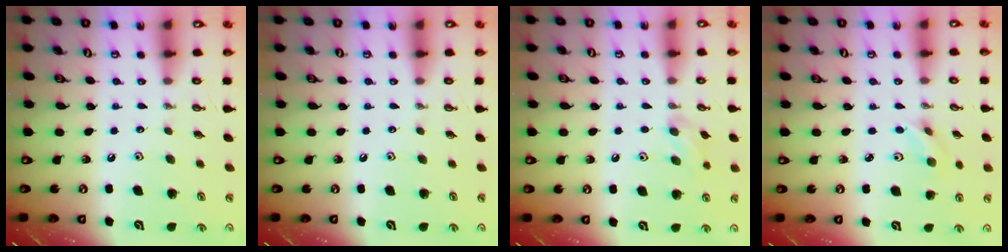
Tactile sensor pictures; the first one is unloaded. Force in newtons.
{"total": 0.0}
{"total": 6.5, "press": 6.4, "slide": 1.4}
{"total": 2.4, "press": 2.4, "slide": 0.1}